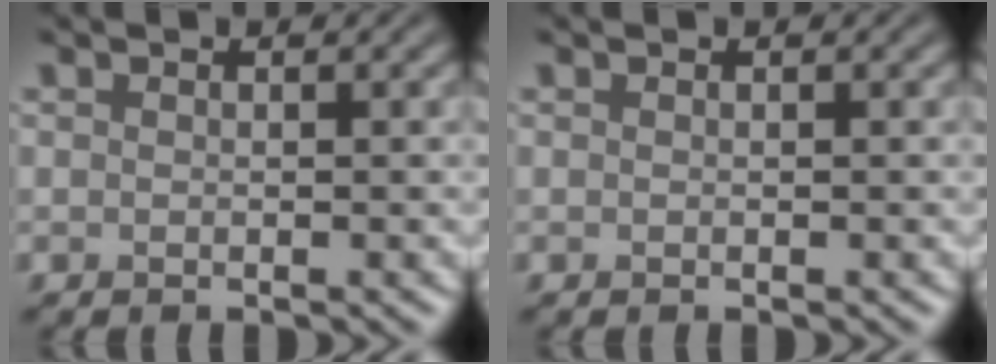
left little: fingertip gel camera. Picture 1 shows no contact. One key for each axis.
{"total": 0.0}